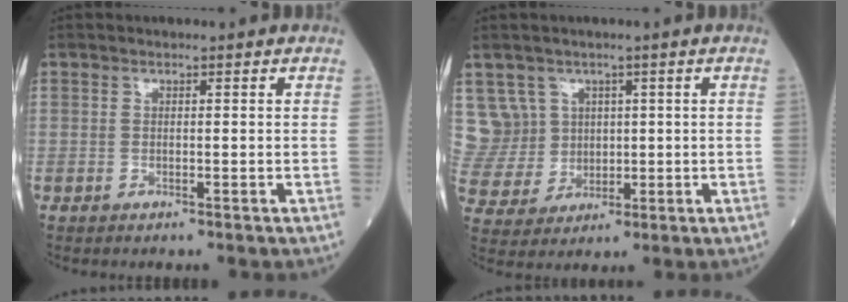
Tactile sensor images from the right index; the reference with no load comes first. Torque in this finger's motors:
{"motor_torque": [-0.08, 0.05, -0.01, 0.00]}